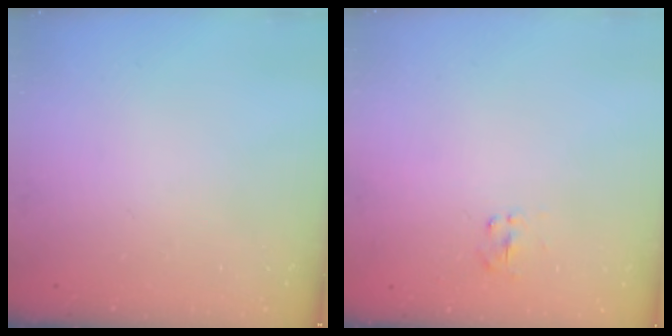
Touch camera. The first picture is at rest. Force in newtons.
{"total": 2.5, "press": 2.2, "slide": 1.0}